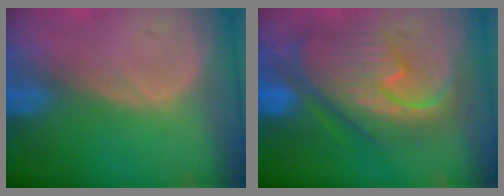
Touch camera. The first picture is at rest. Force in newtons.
{"total": 12.0, "press": 11.9, "slide": 1.4}